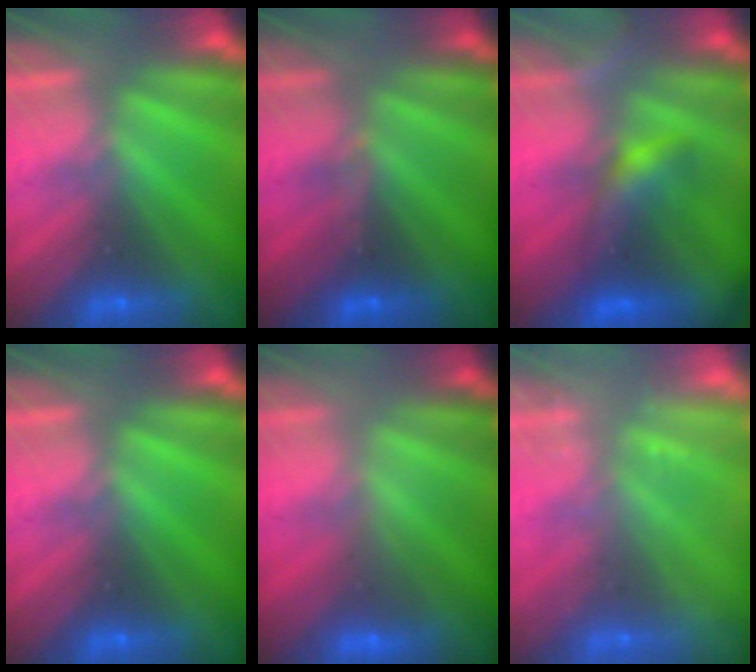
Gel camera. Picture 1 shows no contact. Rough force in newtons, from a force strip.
{"total": 2.7}
{"total": 7.0}
{"total": 0.0}
{"total": 2.2}
{"total": 2.3}